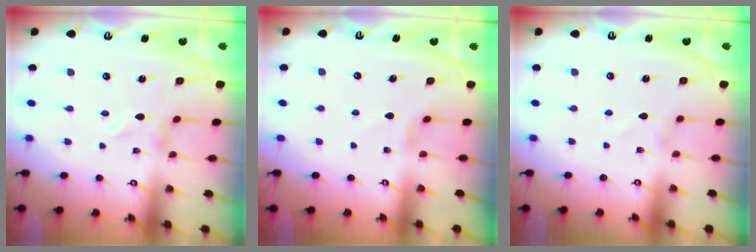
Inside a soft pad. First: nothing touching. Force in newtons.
{"total": 2.1, "press": 2.1, "slide": 0.4}
{"total": 1.2, "press": 1.2, "slide": 0.1}